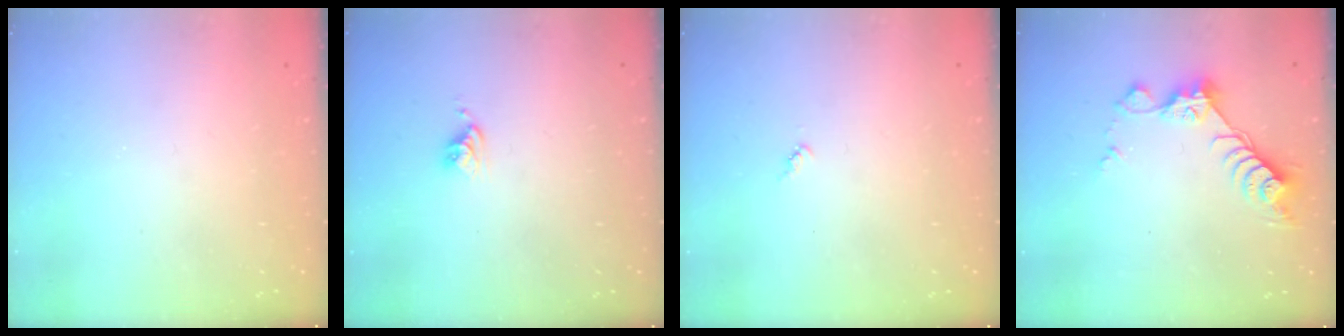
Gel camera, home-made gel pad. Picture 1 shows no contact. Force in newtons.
{"total": 3.9, "press": 3.9, "slide": 0.3}
{"total": 3.3, "press": 3.3, "slide": 0.2}
{"total": 8.7, "press": 8.7, "slide": 0.5}